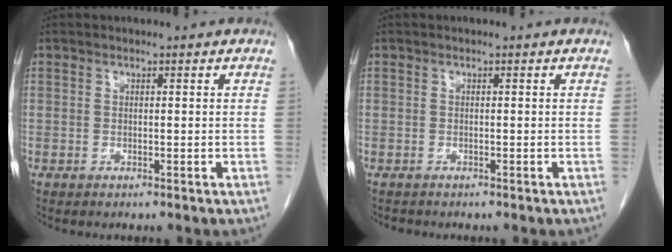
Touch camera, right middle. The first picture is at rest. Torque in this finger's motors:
{"motor_torque": [0.01, 0.00, 0.00, -0.01]}